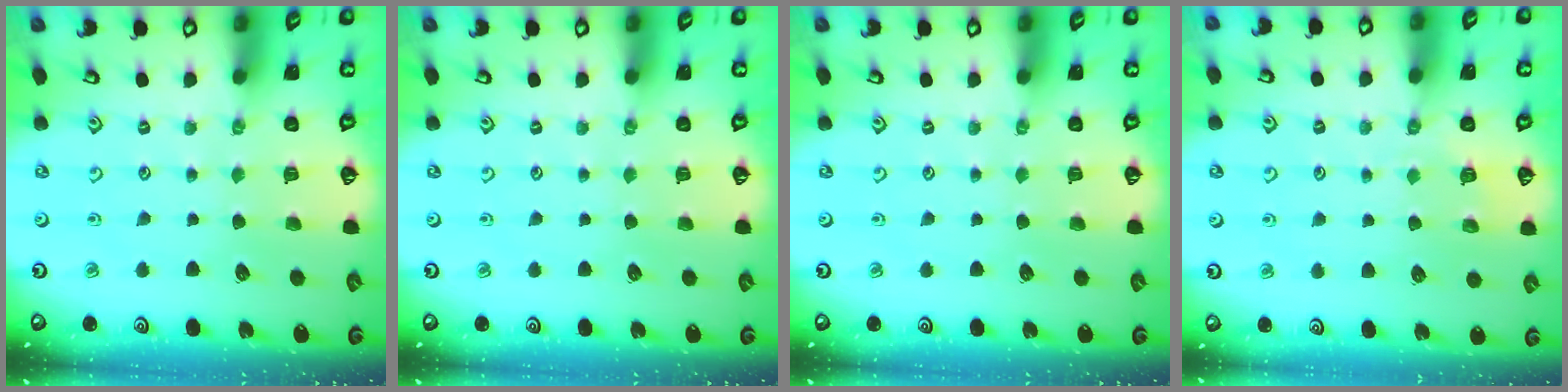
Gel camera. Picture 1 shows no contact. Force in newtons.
{"total": 0.0}
{"total": 0.0}
{"total": 3.0, "press": 2.6, "slide": 1.5}